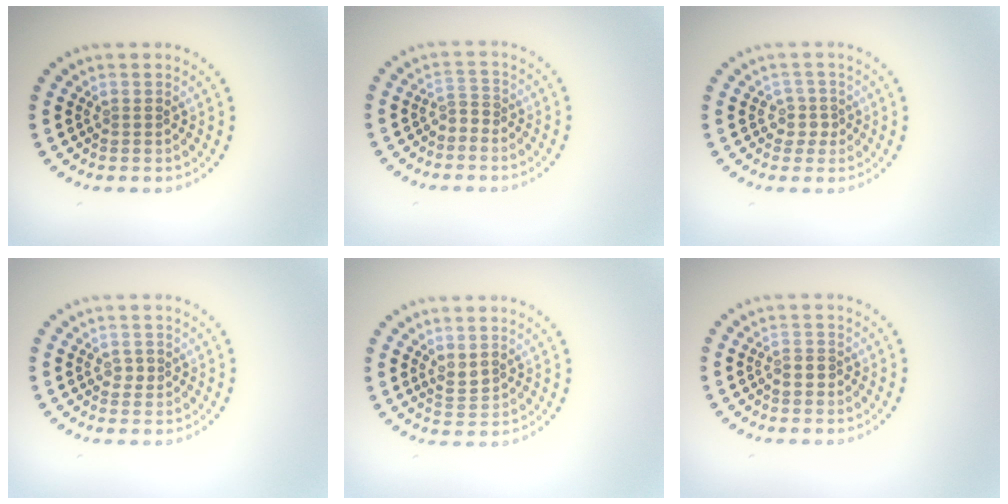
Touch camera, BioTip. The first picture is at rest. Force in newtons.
{"total": 1.1, "press": 0.7, "slide": 0.8}
{"total": 1.7, "press": 1.2, "slide": 1.1}
{"total": 1.1, "press": 1.1, "slide": 0.3}
{"total": 1.4, "press": 1.2, "slide": 0.6}
{"total": 1.3, "press": 1.2, "slide": 0.5}